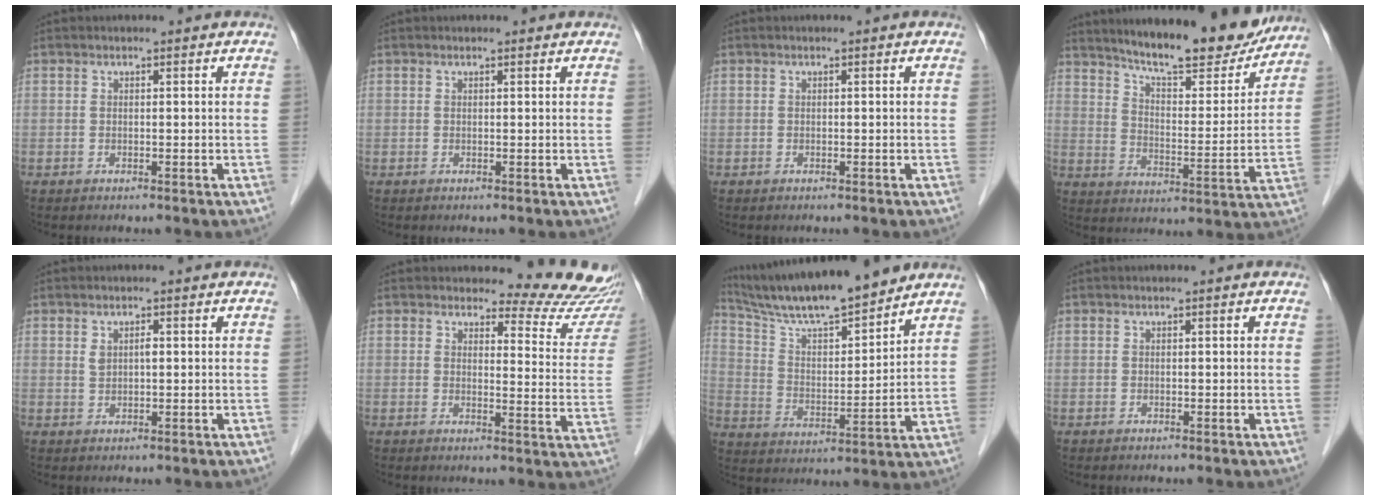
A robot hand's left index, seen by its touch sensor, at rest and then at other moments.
{"total": 0.7, "force": [0.7, 0.1, 0.0], "torque": [-0.007, 0.003, 0.009]}
{"total": 0.0}
{"total": 18.6, "force": [16.3, 3.3, 8.4], "torque": [-0.122, -0.022, 0.232]}
{"total": 1.7, "force": [0.6, 0.8, 1.4], "torque": [-0.027, 0.005, 0.013]}
{"total": 11.8, "force": [11.2, 3.2, 1.9], "torque": [0.005, -0.062, 0.096]}
{"total": 15.8, "force": [14.2, 1.0, 6.9], "torque": [-0.129, 0.004, 0.249]}
{"total": 0.0}